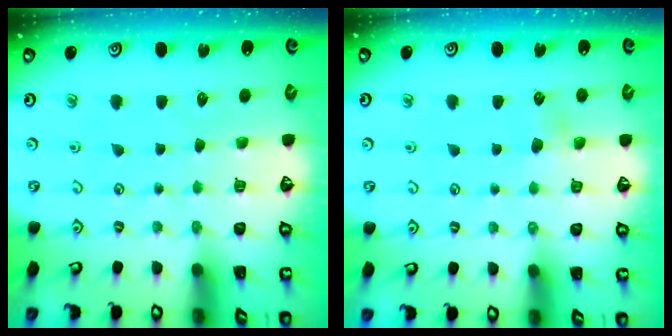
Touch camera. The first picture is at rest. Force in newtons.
{"total": 3.8, "press": 3.7, "slide": 0.8}